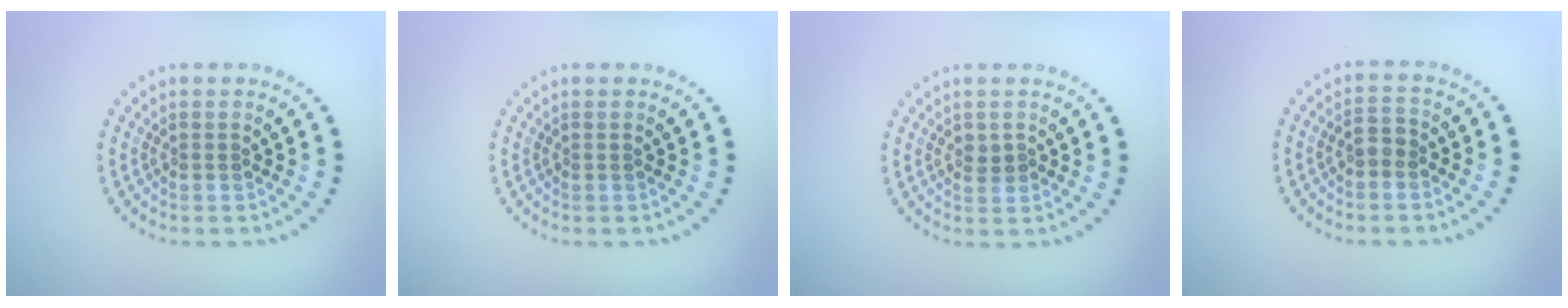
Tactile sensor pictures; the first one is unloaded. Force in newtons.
{"total": 0.0}
{"total": 1.3, "press": 1.2, "slide": 0.4}
{"total": 1.7, "press": 1.7, "slide": 0.3}